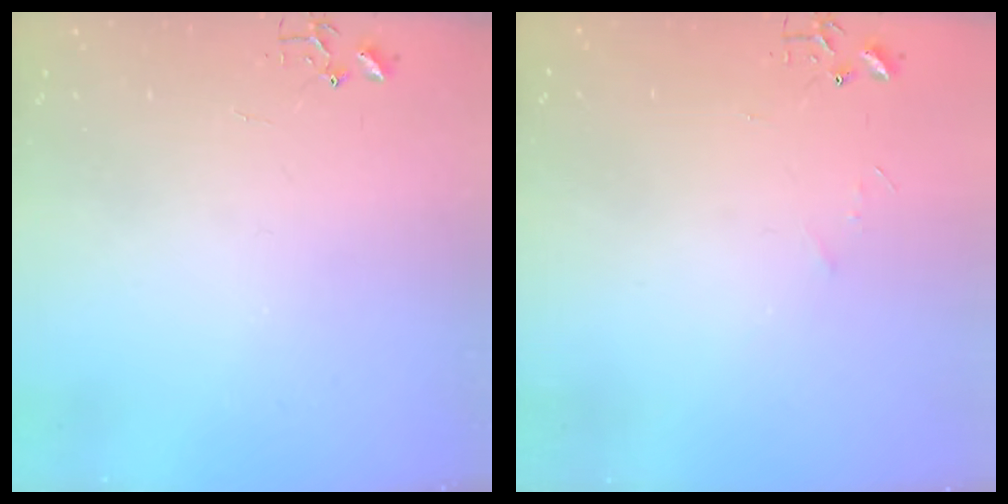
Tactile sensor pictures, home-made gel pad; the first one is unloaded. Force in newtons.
{"total": 3.5, "press": 3.5, "slide": 0.4}